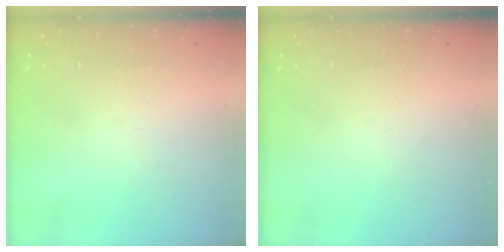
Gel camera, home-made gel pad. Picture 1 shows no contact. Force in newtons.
{"total": 0.0}